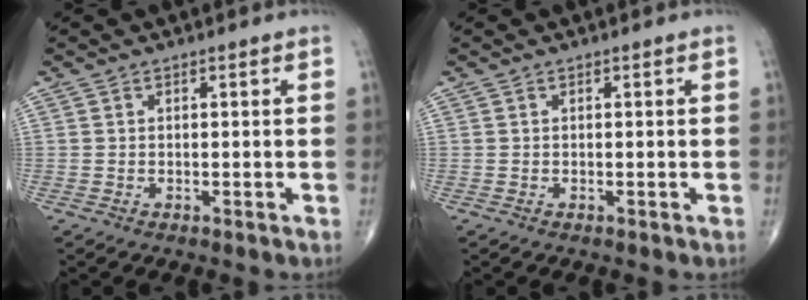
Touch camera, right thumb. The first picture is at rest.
{"total": 0.0}